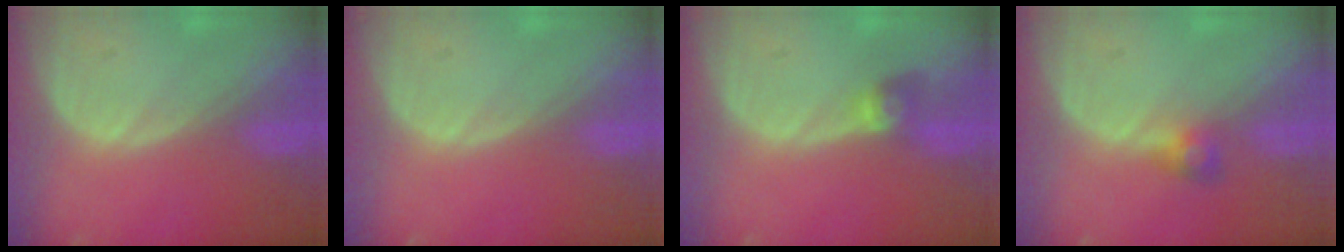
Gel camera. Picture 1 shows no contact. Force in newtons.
{"total": 0.0}
{"total": 2.7, "press": 2.6, "slide": 0.5}
{"total": 2.5, "press": 2.4, "slide": 0.7}